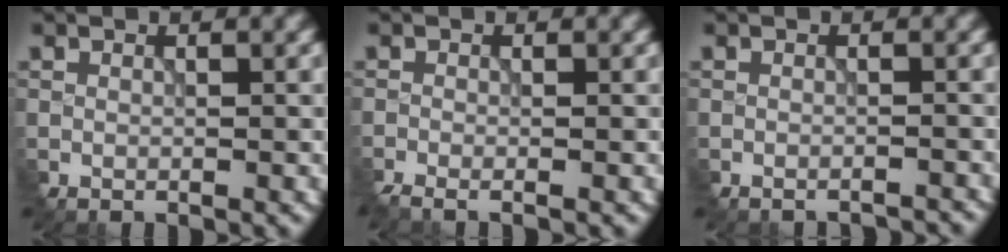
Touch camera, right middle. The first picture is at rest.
{"total": 2.2, "force": [-1.2, 0.8, 1.6], "torque": [-0.011, 0.001, -0.024]}
{"total": 2.2, "force": [-2.1, 0.2, 0.6], "torque": [0.000, 0.002, -0.032]}